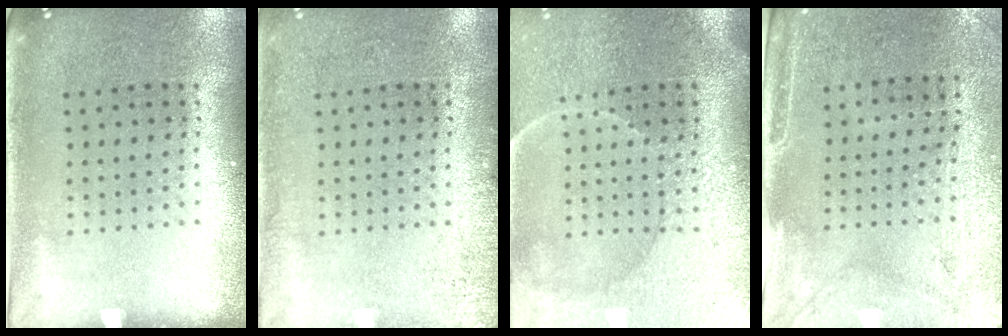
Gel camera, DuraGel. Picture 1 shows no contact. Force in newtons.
{"total": 1.8, "press": 1.8, "slide": 0.3}
{"total": 3.9, "press": 3.6, "slide": 1.4}
{"total": 2.9, "press": 2.5, "slide": 1.5}